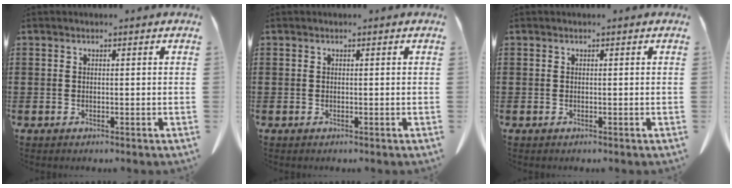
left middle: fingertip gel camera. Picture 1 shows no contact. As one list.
[{"total": 0.0}, {"total": 0.0}]